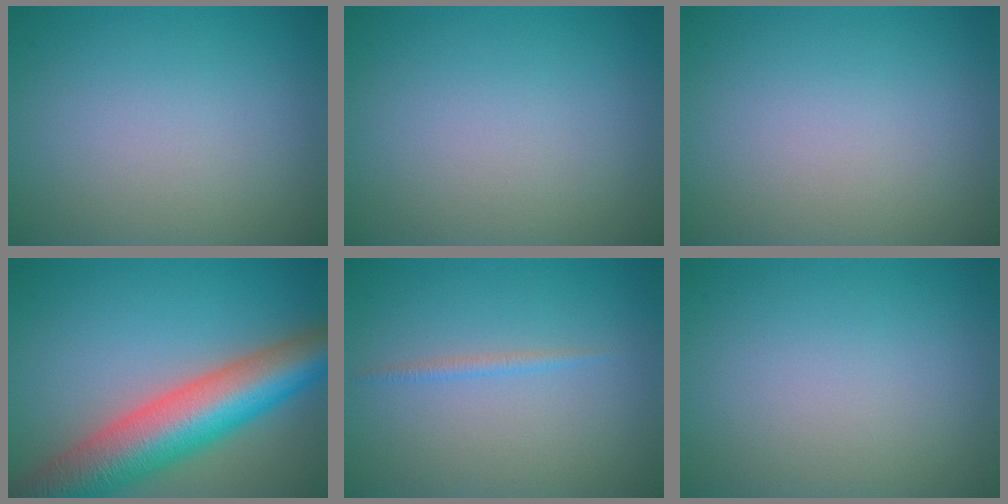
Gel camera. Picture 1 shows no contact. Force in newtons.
{"total": 0.0}
{"total": 0.0}
{"total": 11.5, "press": 11.5, "slide": 0.5}
{"total": 0.8, "press": 0.8, "slide": 0.0}
{"total": 0.0}